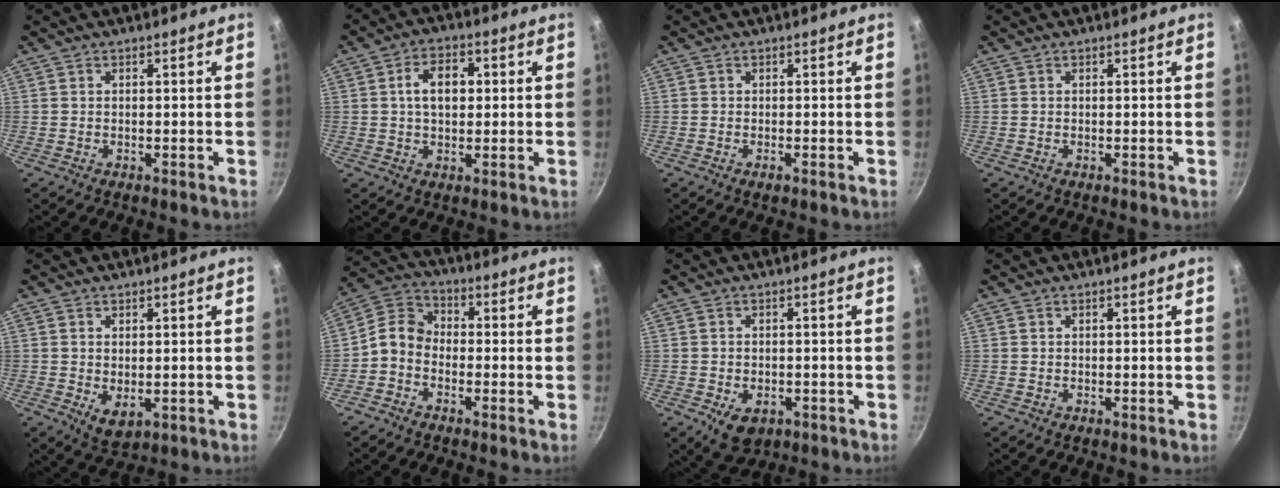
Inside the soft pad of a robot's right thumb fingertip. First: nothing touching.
{"total": 7.6, "force": [1.2, 5.0, 5.6], "torque": [-0.073, 0.013, 0.013]}
{"total": 0.9, "force": [-0.5, 0.4, 0.6], "torque": [-0.012, 0.000, -0.010]}
{"total": 0.0}
{"total": 3.7, "force": [-0.3, 2.2, 3.0], "torque": [-0.048, -0.013, 0.000]}
{"total": 6.5, "force": [-2.3, 4.9, 3.6], "torque": [-0.065, 0.040, -0.069]}
{"total": 5.9, "force": [-2.1, 4.0, 3.7], "torque": [-0.047, 0.002, -0.020]}
{"total": 0.0}